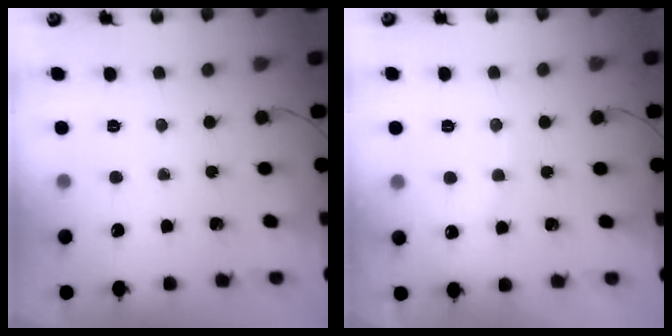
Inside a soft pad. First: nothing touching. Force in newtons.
{"total": 5.6, "press": 5.4, "slide": 1.4}